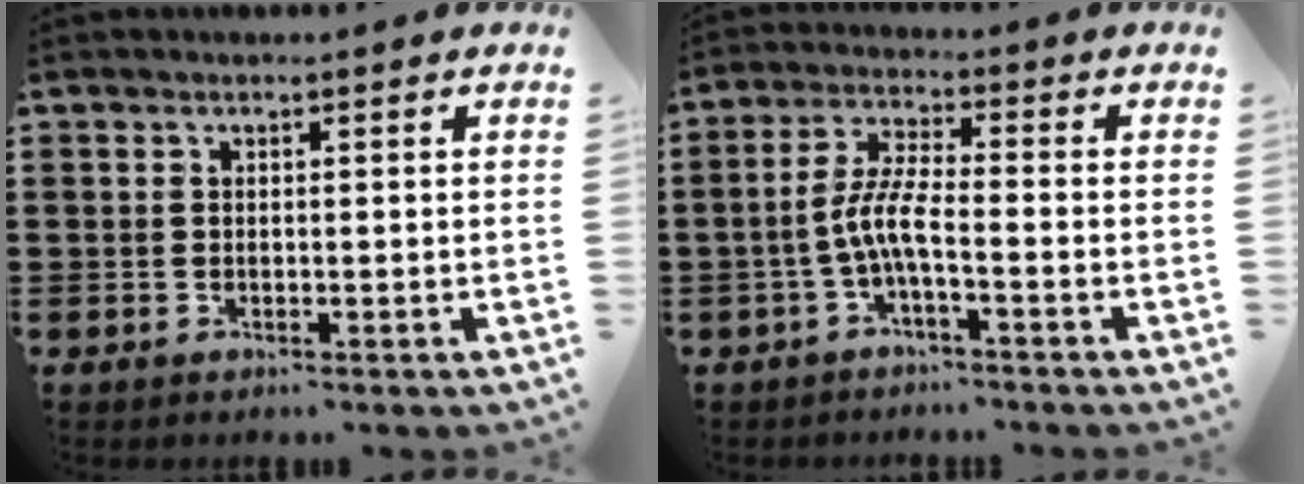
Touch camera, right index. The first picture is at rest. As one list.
[{"total": 5.7, "force": [-2.1, 1.0, 5.2], "torque": [-0.127, -0.010, -0.048]}]